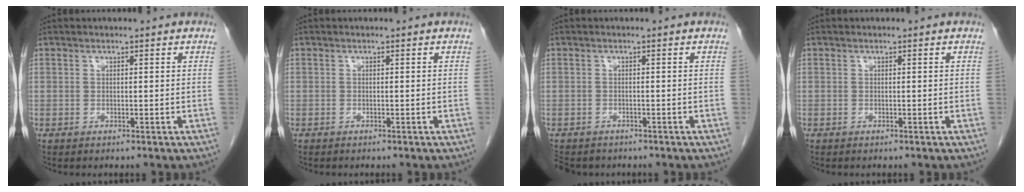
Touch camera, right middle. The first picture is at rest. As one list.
[{"total": 0.0}, {"total": 6.5, "force": [-5.1, 3.5, 1.9], "torque": [-0.040, -0.006, -0.072]}, {"total": 0.0}]